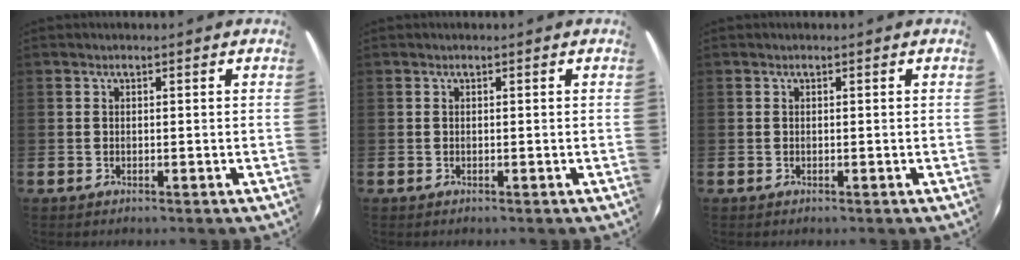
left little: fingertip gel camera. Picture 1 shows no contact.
{"total": 0.0}
{"total": 0.0}